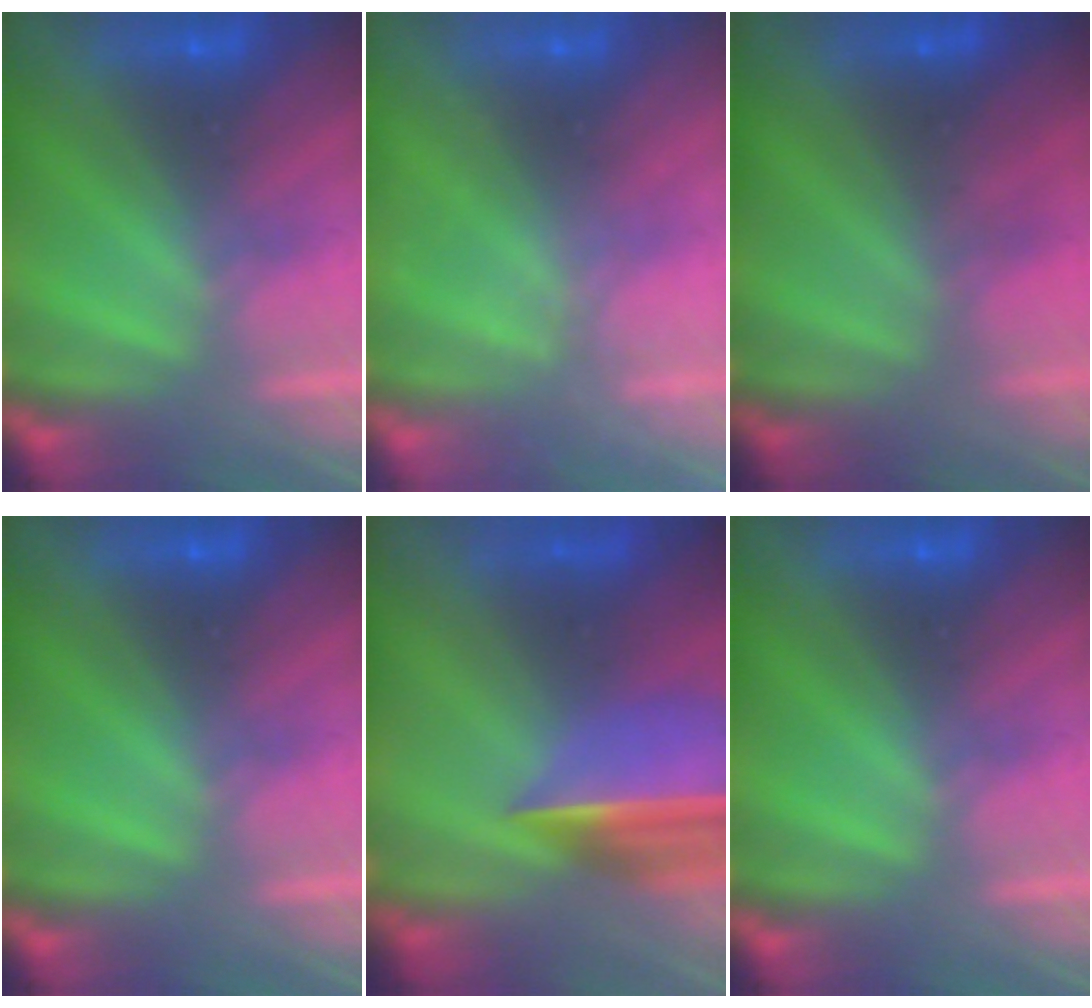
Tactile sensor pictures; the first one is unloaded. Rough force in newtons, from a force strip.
{"total": 2.2}
{"total": 2.1}
{"total": 0.0}
{"total": 7.5}
{"total": 0.0}